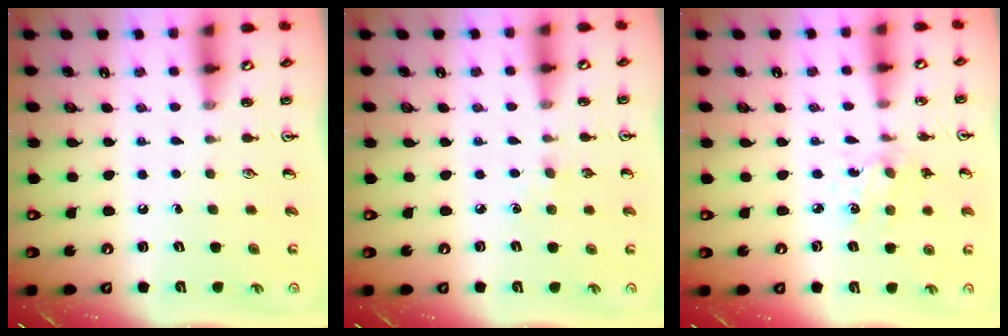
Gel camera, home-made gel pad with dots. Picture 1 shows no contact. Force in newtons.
{"total": 2.9, "press": 2.9, "slide": 0.5}
{"total": 2.8, "press": 2.7, "slide": 0.7}